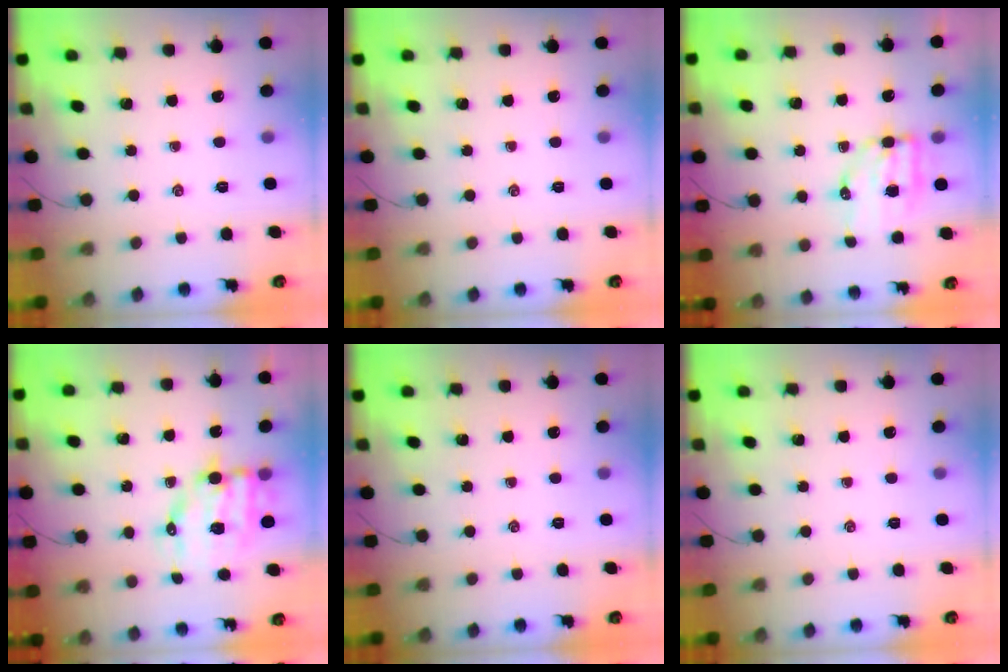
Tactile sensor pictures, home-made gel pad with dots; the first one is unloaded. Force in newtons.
{"total": 0.0}
{"total": 6.9, "press": 6.8, "slide": 1.2}
{"total": 10.1, "press": 9.8, "slide": 2.1}
{"total": 0.0}
{"total": 0.0}